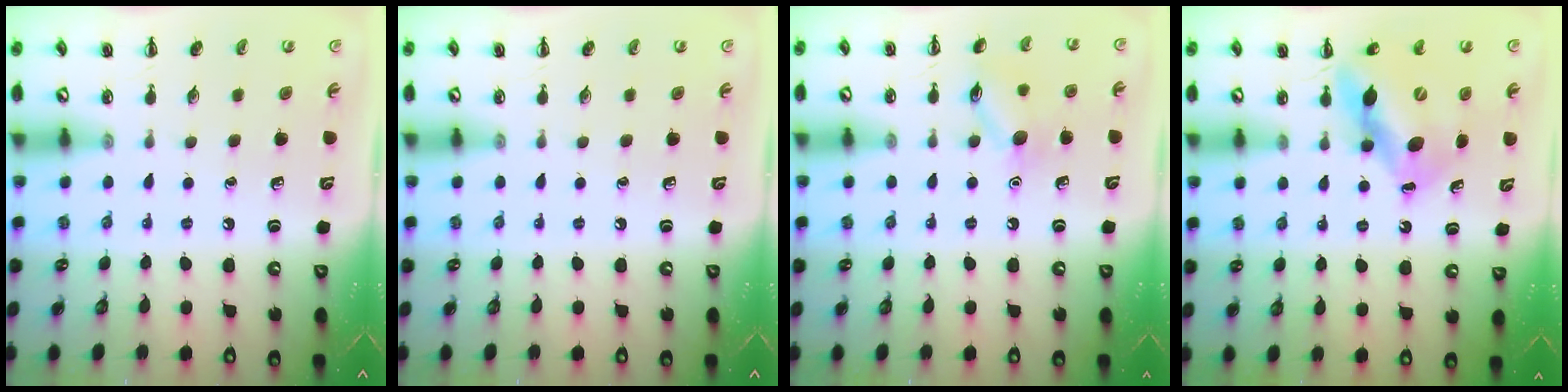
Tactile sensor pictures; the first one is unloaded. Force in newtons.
{"total": 0.0}
{"total": 9.4, "press": 9.4, "slide": 0.5}
{"total": 11.4, "press": 11.0, "slide": 3.0}